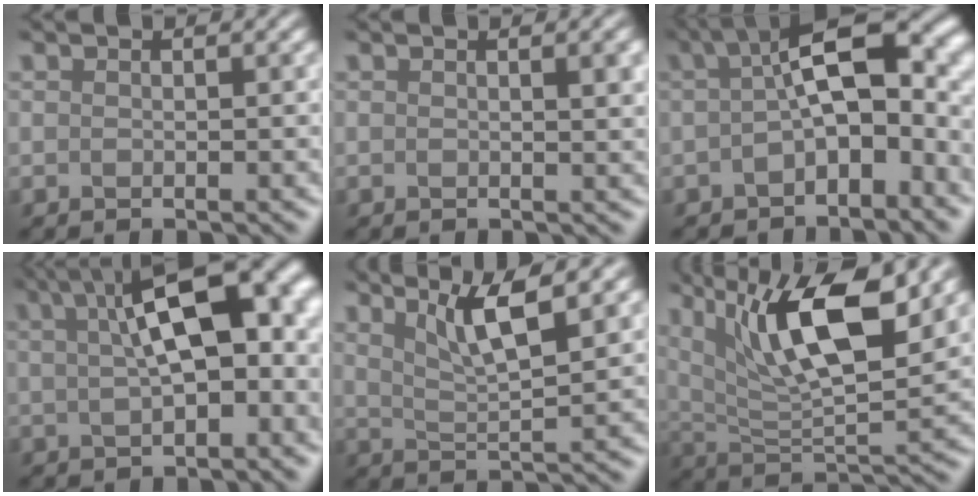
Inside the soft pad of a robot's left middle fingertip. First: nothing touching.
{"total": 1.5, "force": [0.7, 0.4, 1.2], "torque": [-0.009, 0.000, 0.002]}
{"total": 8.4, "force": [-0.2, 3.5, 7.6], "torque": [-0.120, 0.018, -0.017]}
{"total": 10.2, "force": [2.6, 3.7, 9.2], "torque": [-0.109, 0.025, 0.035]}
{"total": 4.7, "force": [3.5, 0.3, 3.1], "torque": [-0.057, 0.001, 0.063]}
{"total": 11.0, "force": [6.2, 3.7, 8.3], "torque": [-0.149, -0.002, 0.102]}